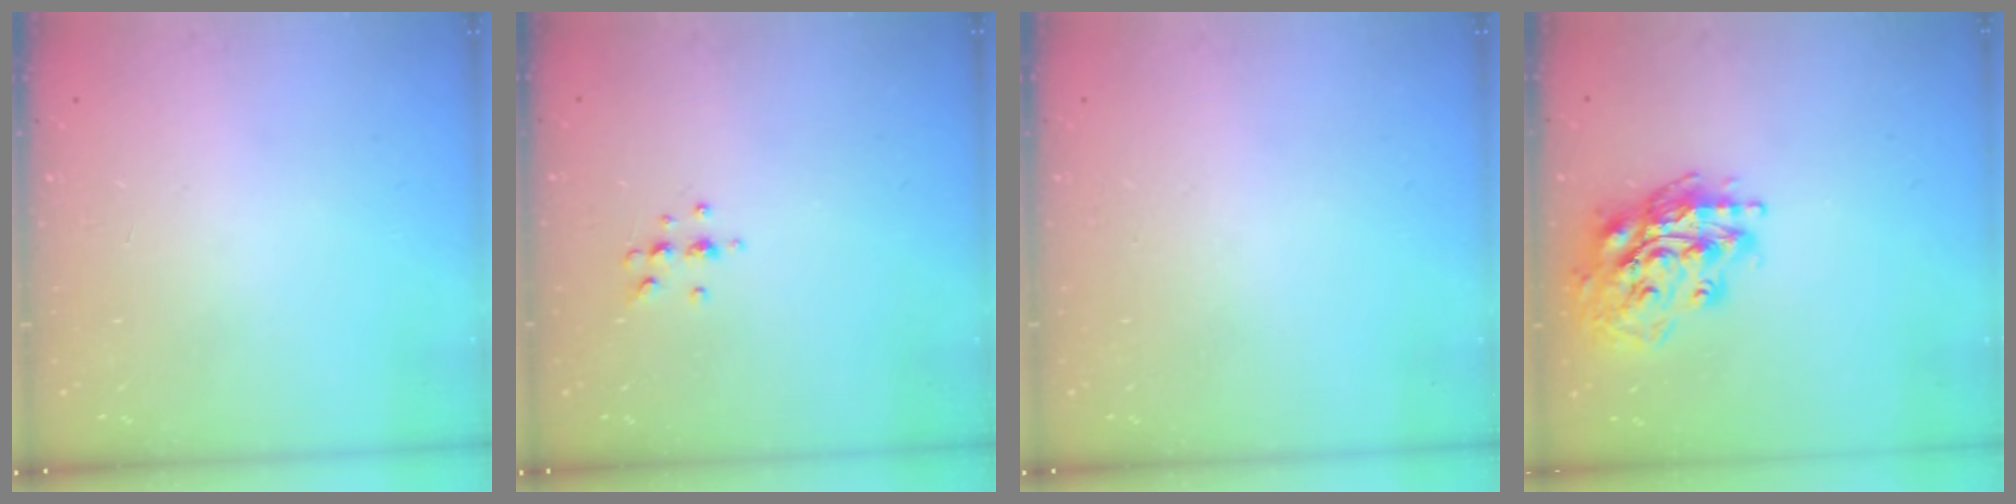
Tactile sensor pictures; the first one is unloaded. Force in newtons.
{"total": 5.6, "press": 5.4, "slide": 1.5}
{"total": 0.0}
{"total": 17.4, "press": 17.1, "slide": 2.7}